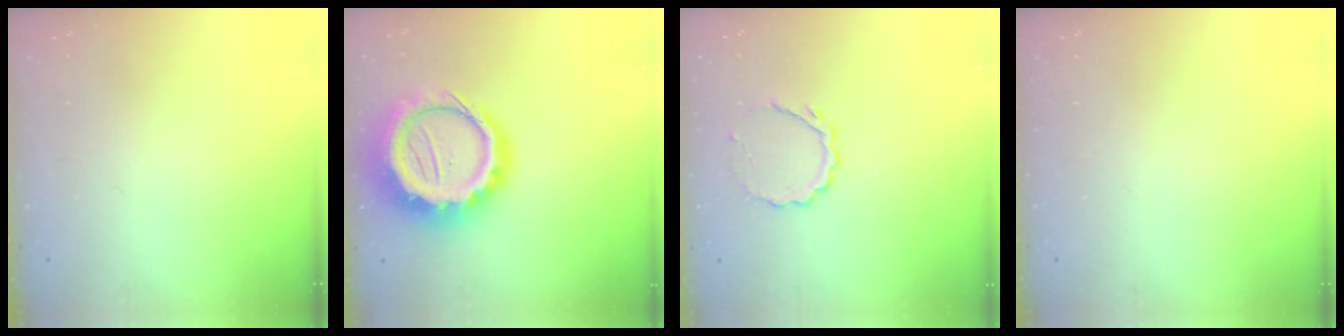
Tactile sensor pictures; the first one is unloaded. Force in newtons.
{"total": 18.9, "press": 18.5, "slide": 4.1}
{"total": 5.1, "press": 5.0, "slide": 1.0}
{"total": 0.0}